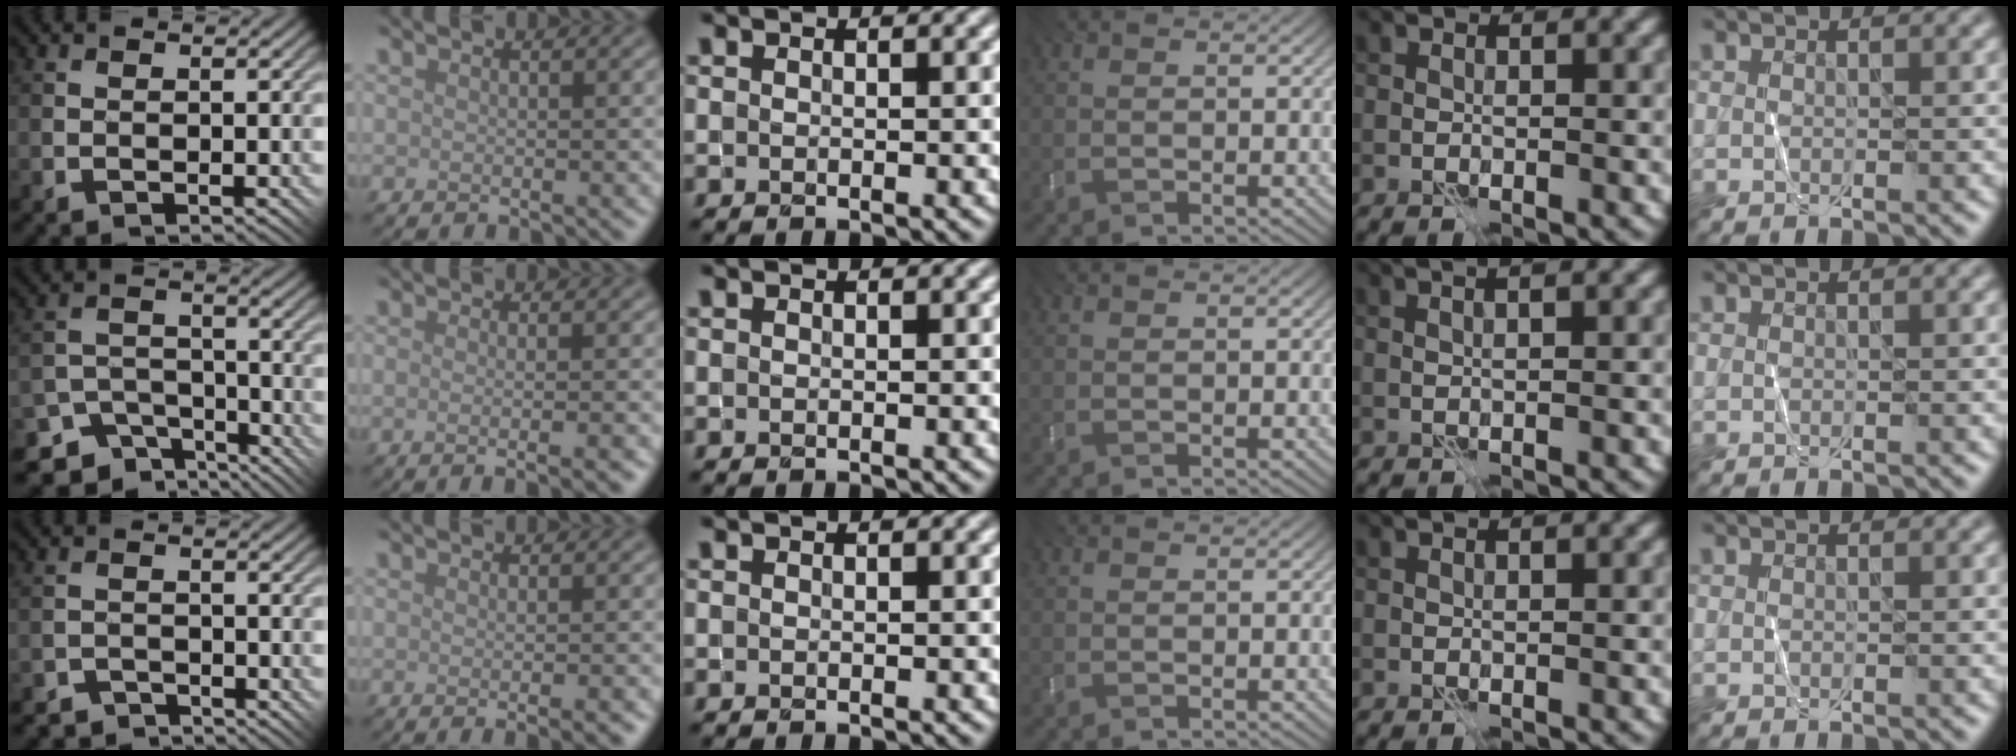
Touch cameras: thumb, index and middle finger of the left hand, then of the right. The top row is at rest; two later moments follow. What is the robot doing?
{"motion": "fold", "object": "shorts"}